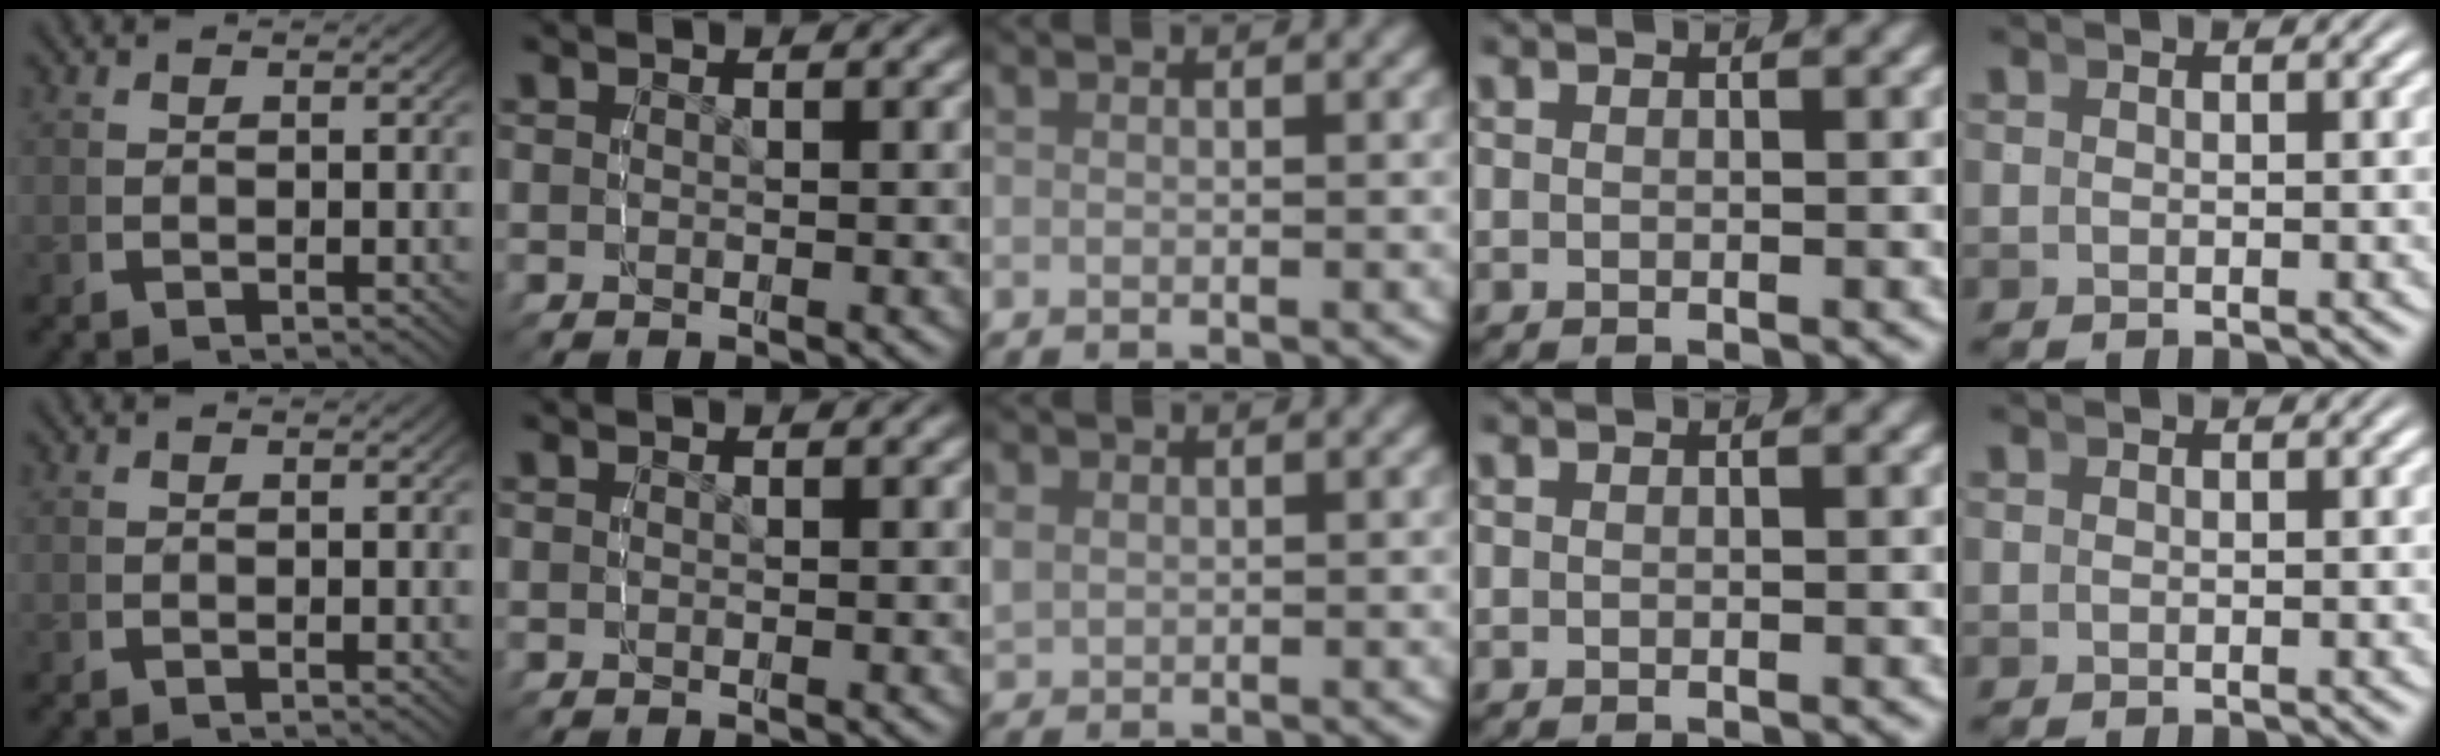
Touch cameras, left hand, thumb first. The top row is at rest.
{"middle": {"total": 2.4, "force": [0.5, 2.1, 1.0], "torque": [-0.036, -0.003, 0.015]}}